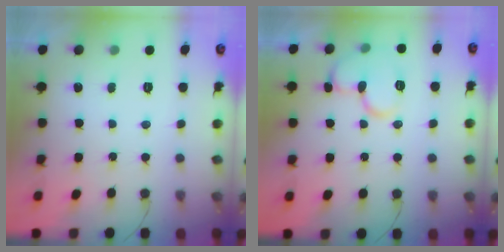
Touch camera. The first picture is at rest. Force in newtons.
{"total": 11.7, "press": 11.7, "slide": 1.0}